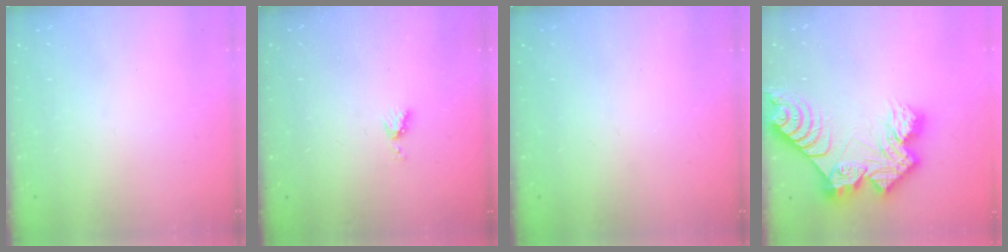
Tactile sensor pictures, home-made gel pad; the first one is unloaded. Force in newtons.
{"total": 3.7, "press": 3.7, "slide": 0.5}
{"total": 0.0}
{"total": 16.9, "press": 16.8, "slide": 1.8}